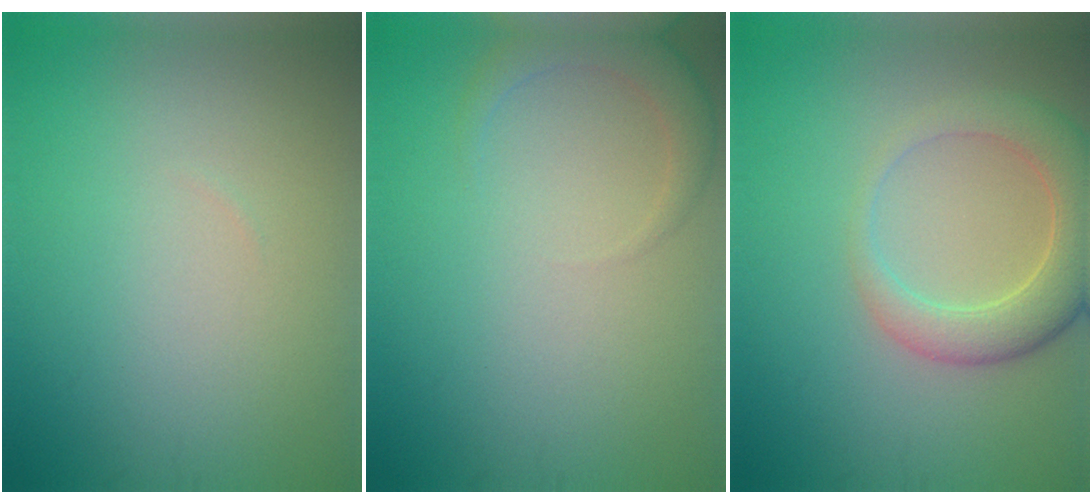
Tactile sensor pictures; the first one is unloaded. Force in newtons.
{"total": 2.3, "press": 2.3, "slide": 0.1}
{"total": 5.1, "press": 5.1, "slide": 0.5}